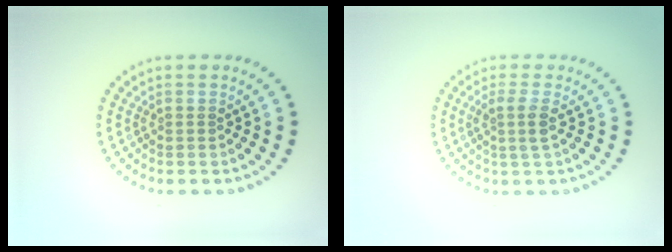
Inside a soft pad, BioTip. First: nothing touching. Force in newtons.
{"total": 1.8, "press": 1.5, "slide": 1.0}